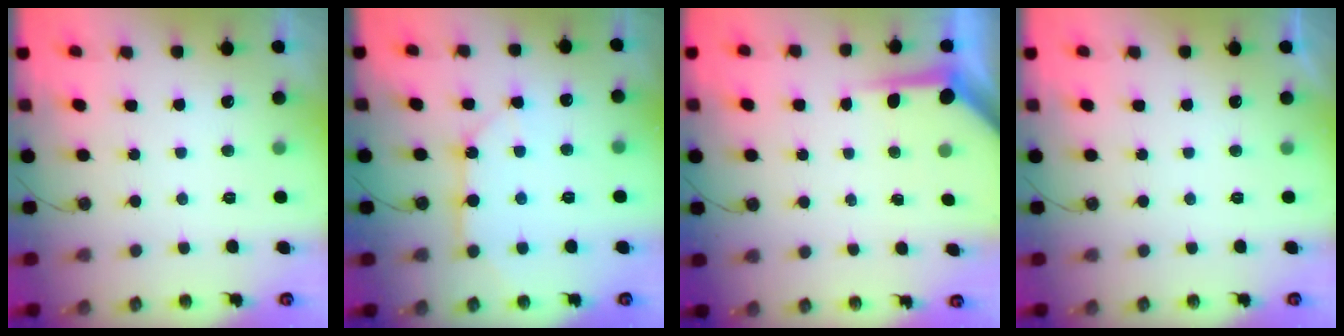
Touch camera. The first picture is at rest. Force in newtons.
{"total": 11.6, "press": 11.6, "slide": 1.1}
{"total": 4.8, "press": 4.8, "slide": 0.4}
{"total": 0.0}